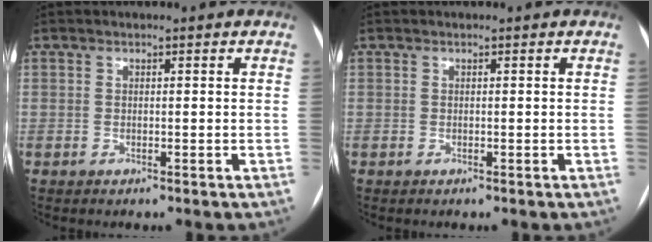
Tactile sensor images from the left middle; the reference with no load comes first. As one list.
[{"total": 0.0}]